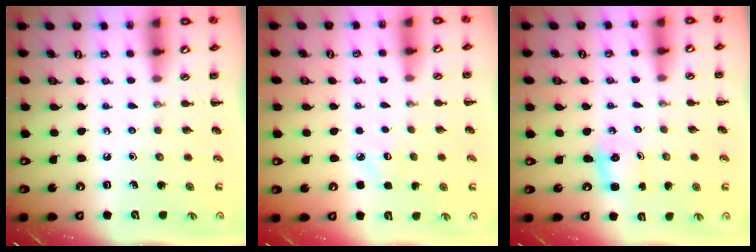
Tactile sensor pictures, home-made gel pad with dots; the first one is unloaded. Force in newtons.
{"total": 3.5, "press": 3.3, "slide": 1.1}
{"total": 2.4, "press": 2.4, "slide": 0.6}